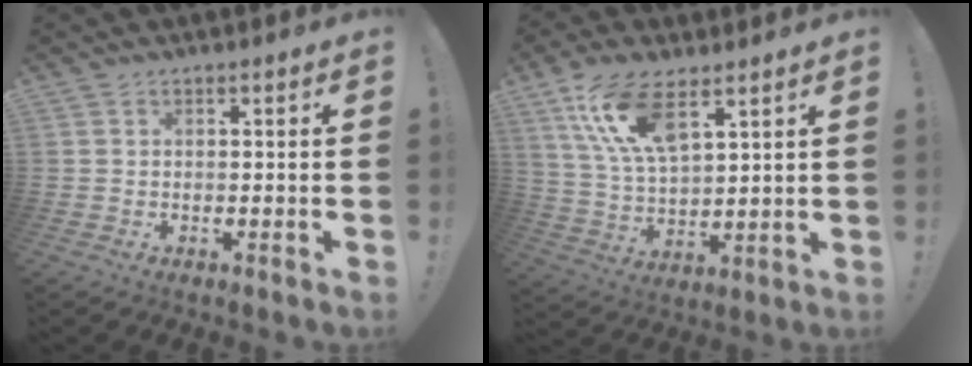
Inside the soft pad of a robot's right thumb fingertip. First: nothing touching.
{"total": 14.3, "force": [8.4, 5.5, 10.2], "torque": [-0.207, -0.028, 0.152]}